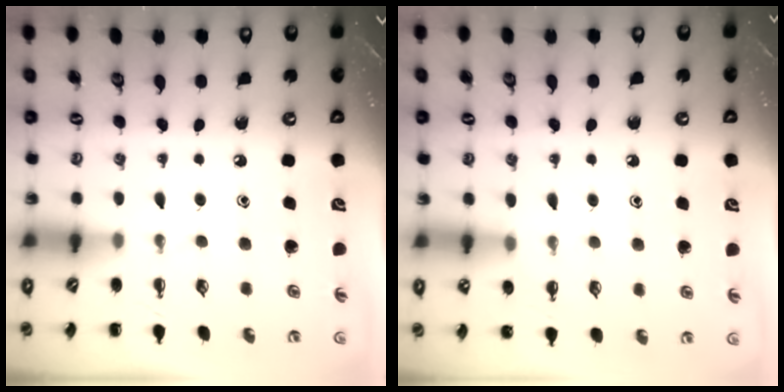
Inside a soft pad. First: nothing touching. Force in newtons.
{"total": 6.8, "press": 6.5, "slide": 2.1}